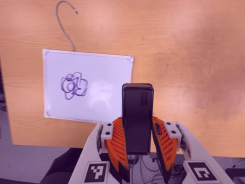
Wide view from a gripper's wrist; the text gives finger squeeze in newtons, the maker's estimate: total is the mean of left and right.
{"total": 6.1, "left": 4.0, "right": 8.1}